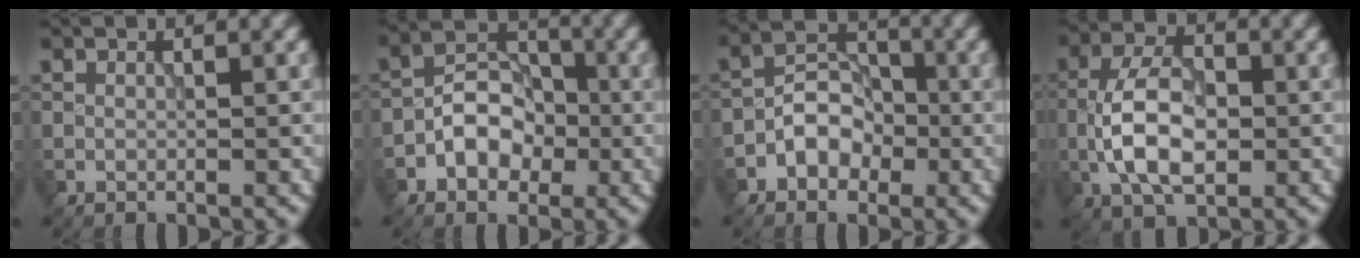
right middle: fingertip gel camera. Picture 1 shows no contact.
{"total": 4.2, "force": [-1.6, 3.0, 2.6], "torque": [-0.032, 0.010, -0.029]}
{"total": 3.5, "force": [-1.5, 2.5, 1.9], "torque": [-0.022, 0.013, -0.028]}
{"total": 6.7, "force": [-1.4, 3.5, 5.5], "torque": [-0.108, 0.008, -0.033]}